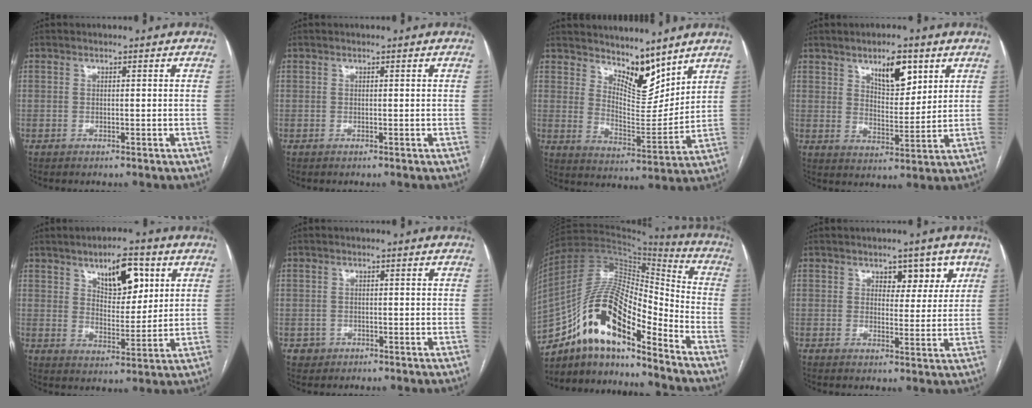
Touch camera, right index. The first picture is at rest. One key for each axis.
{"total": 0.0}
{"total": 9.2, "fx": 7.8, "fy": 3.0, "fz": 3.9, "tx": -0.066, "ty": -0.011, "tz": 0.145}
{"total": 7.8, "fx": 4.5, "fy": 3.0, "fz": 5.7, "tx": -0.091, "ty": -0.001, "tz": 0.075}
{"total": 9.3, "fx": 4.6, "fy": 3.9, "fz": 7.1, "tx": -0.107, "ty": 0.004, "tz": 0.078}
{"total": 1.8, "fx": -0.7, "fy": 1.6, "fz": 0.0, "tx": 0.001, "ty": 0.007, "tz": -0.009}
{"total": 17.6, "fx": -11.5, "fy": 4.7, "fz": 12.5, "tx": -0.234, "ty": 0.031, "tz": -0.201}
{"total": 4.8, "fx": 2.6, "fy": 2.8, "fz": 2.9, "tx": -0.023, "ty": 0.003, "tz": 0.034}